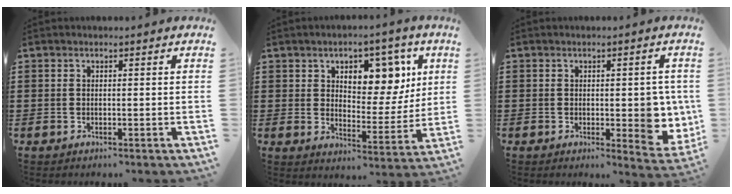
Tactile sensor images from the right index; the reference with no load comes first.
{"total": 7.7, "force": [4.4, 4.7, 4.2], "torque": [-0.076, -0.013, 0.071]}
{"total": 4.7, "force": [0.2, 2.2, 4.1], "torque": [-0.043, -0.003, -0.003]}